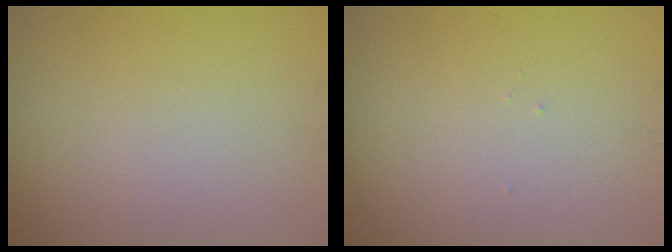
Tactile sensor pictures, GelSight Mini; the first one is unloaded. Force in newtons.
{"total": 0.0}